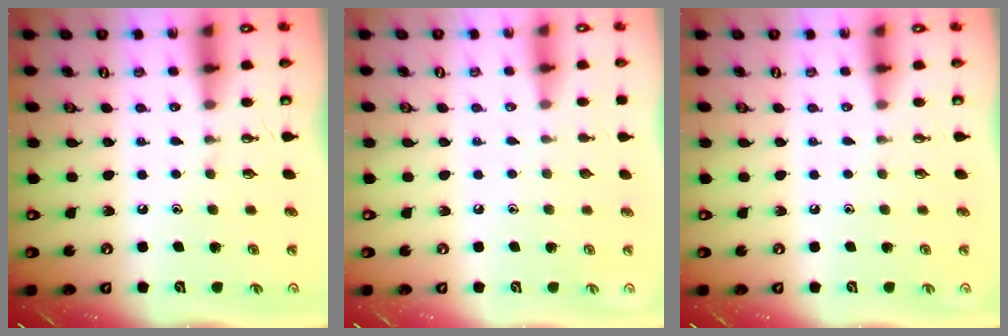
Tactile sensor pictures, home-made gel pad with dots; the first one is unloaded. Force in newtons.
{"total": 0.0}
{"total": 0.0}